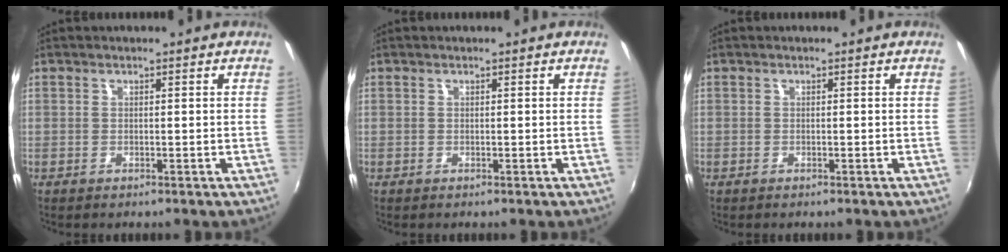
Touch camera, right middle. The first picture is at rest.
{"total": 0.0}
{"total": 0.0}